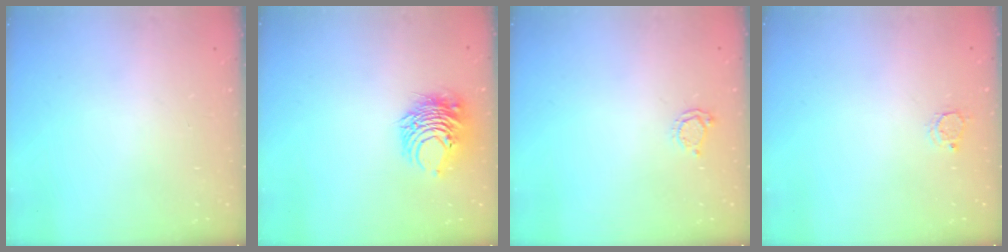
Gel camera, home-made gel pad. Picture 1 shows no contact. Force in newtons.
{"total": 8.8, "press": 8.8, "slide": 0.8}
{"total": 4.2, "press": 4.2, "slide": 0.4}
{"total": 2.9, "press": 2.8, "slide": 0.4}